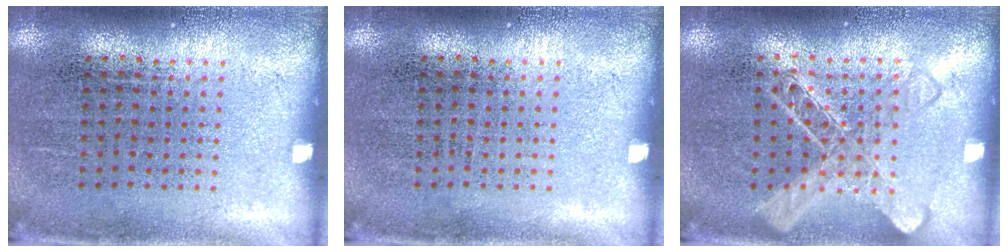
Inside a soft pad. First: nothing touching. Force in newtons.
{"total": 0.0}
{"total": 2.6, "press": 2.6, "slide": 0.4}